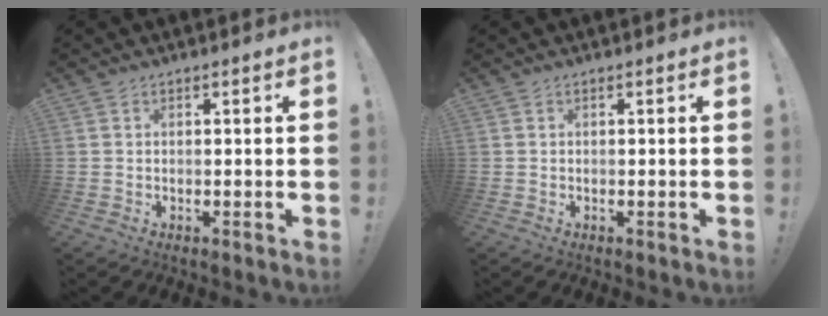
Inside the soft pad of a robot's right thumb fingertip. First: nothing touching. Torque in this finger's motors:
{"motor_torque": [-0.20, 0.03, 0.01, 0.00, -0.01]}